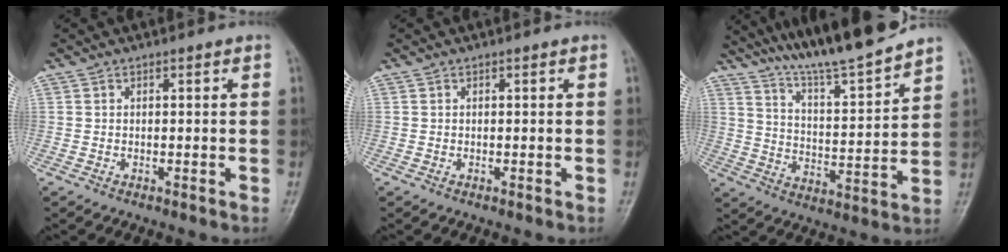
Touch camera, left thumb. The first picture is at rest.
{"total": 0.0}
{"total": 17.0, "force": [14.8, 1.2, 8.2], "torque": [-0.120, -0.072, 0.244]}